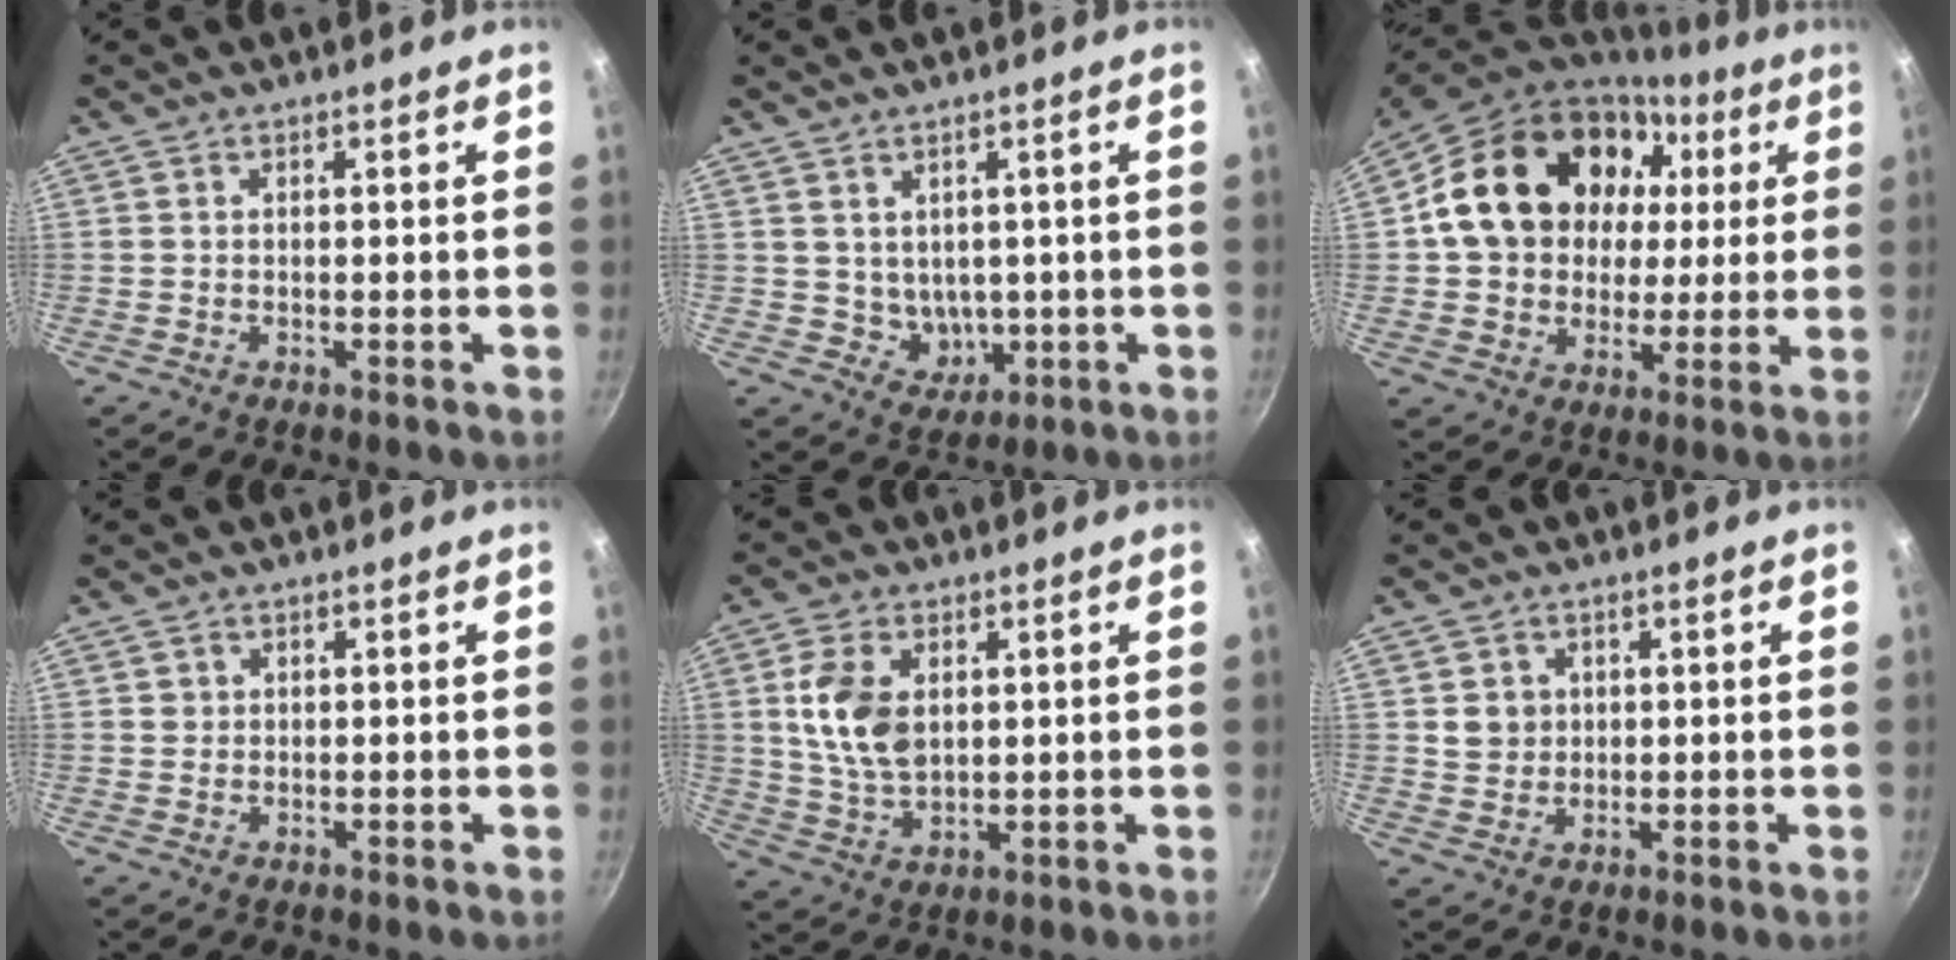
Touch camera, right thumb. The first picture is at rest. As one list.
[{"total": 3.6, "force": [0.6, 3.0, 2.0], "torque": [-0.019, -0.009, 0.023]}, {"total": 23.3, "force": [5.5, 18.5, 13.0], "torque": [-0.211, 0.032, 0.101]}, {"total": 1.1, "force": [0.3, 1.0, 0.1], "torque": [0.007, 0.005, 0.003]}, {"total": 10.0, "force": [2.0, 6.3, 7.5], "torque": [-0.136, -0.013, 0.042]}, {"total": 3.9, "force": [0.8, 3.5, 1.3], "torque": [-0.004, 0.005, 0.017]}]